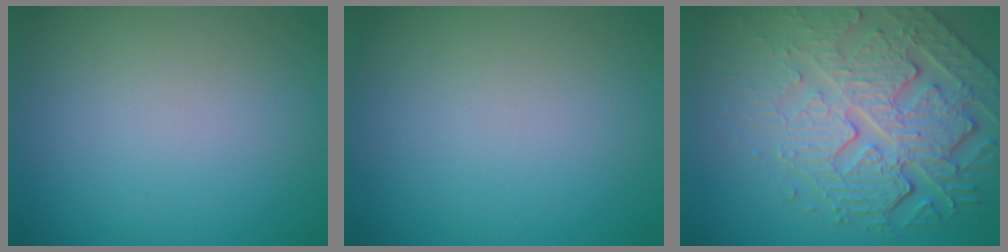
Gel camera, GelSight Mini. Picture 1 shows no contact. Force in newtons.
{"total": 0.0}
{"total": 6.9, "press": 5.5, "slide": 4.2}